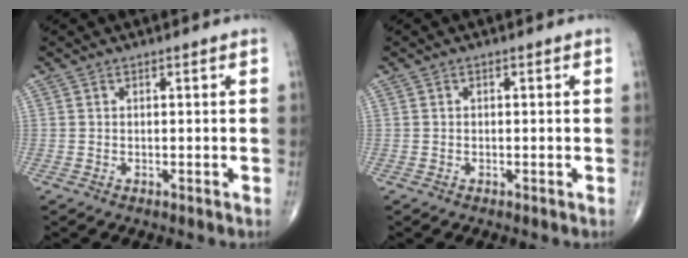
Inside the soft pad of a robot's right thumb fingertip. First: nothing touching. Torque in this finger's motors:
{"motor_torque": [-0.09, -0.20, 0.04, 0.13, -0.08]}